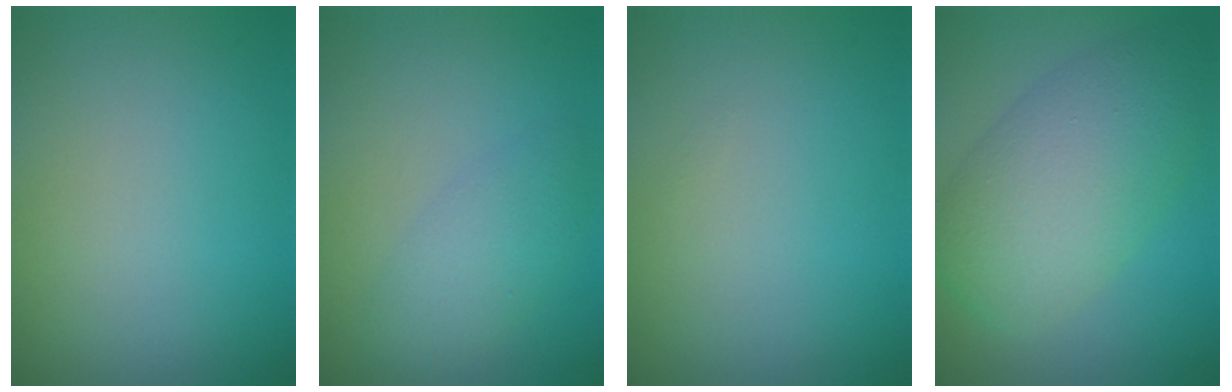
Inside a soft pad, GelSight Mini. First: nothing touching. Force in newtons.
{"total": 2.8, "press": 2.8, "slide": 0.1}
{"total": 0.0}
{"total": 7.8, "press": 7.7, "slide": 0.3}